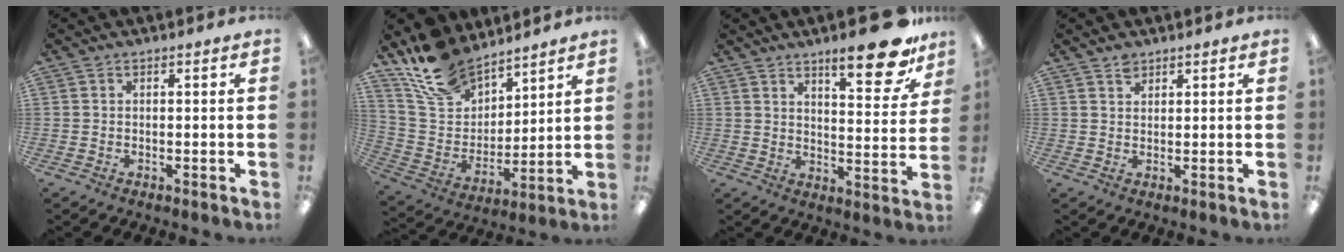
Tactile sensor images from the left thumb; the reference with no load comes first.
{"total": 16.5, "force": [13.3, 8.4, 5.1], "torque": [-0.119, -0.080, 0.254]}
{"total": 15.7, "force": [10.4, 4.8, 10.7], "torque": [-0.133, -0.064, 0.162]}
{"total": 1.9, "force": [1.7, 0.9, 0.3], "torque": [0.001, -0.007, 0.032]}